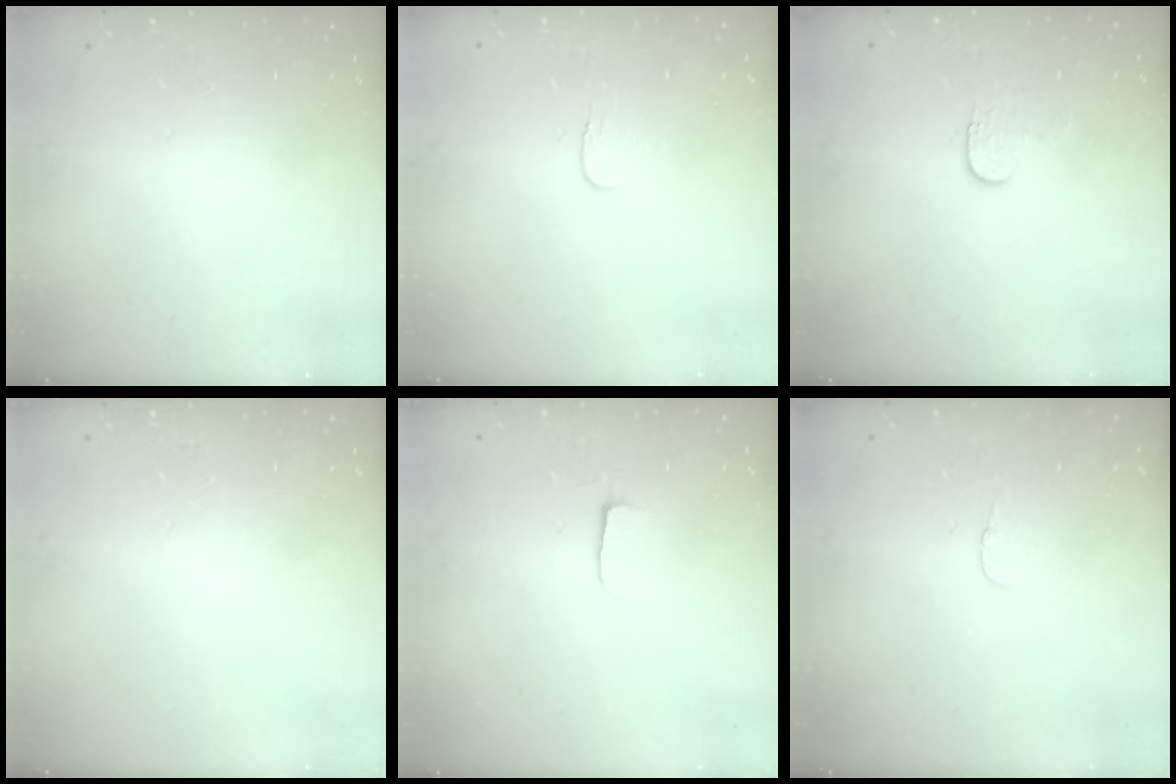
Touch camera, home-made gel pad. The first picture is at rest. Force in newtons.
{"total": 3.9, "press": 3.8, "slide": 0.4}
{"total": 3.4, "press": 3.4, "slide": 0.4}
{"total": 0.0}
{"total": 3.8, "press": 3.8, "slide": 0.5}
{"total": 3.1, "press": 3.1, "slide": 0.3}